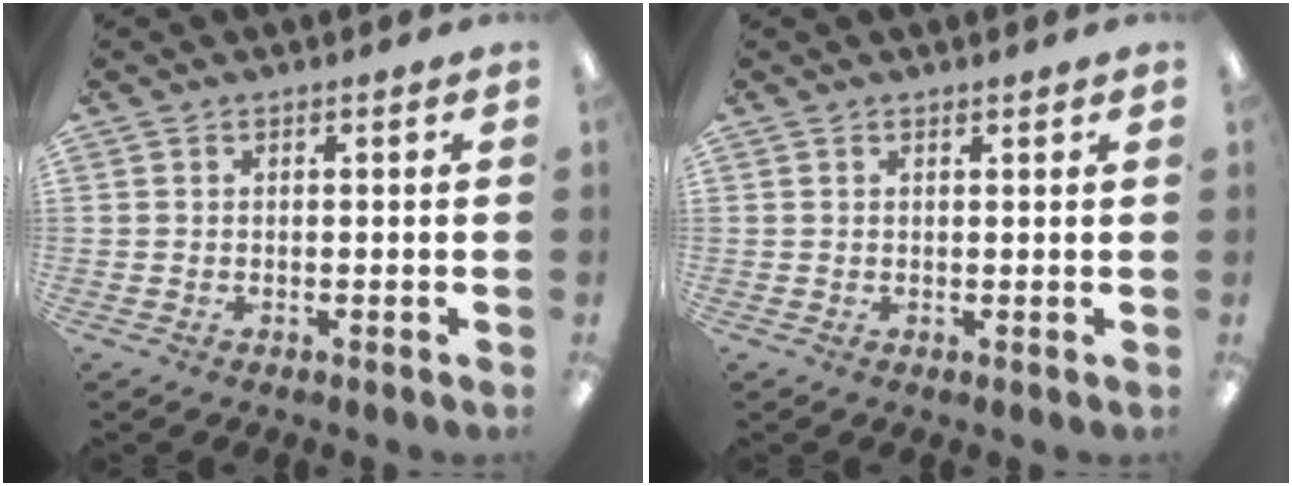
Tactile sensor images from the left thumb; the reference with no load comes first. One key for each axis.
{"total": 0.8, "fx": 0.8, "fy": 0.1, "fz": 0.2, "tx": 0.002, "ty": -0.004, "tz": 0.013}